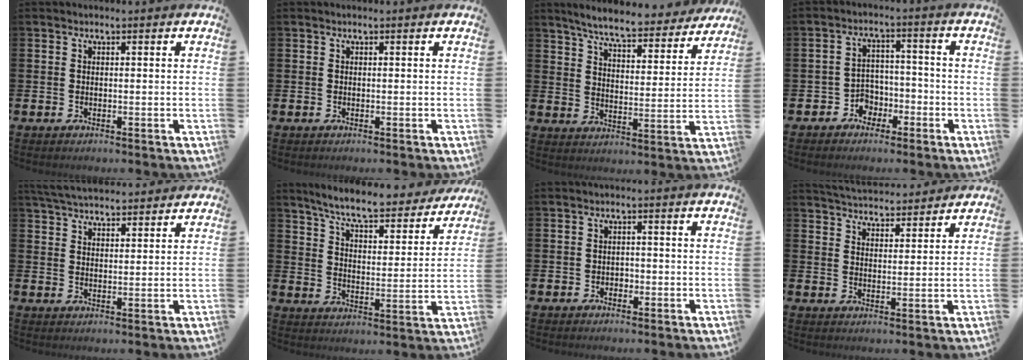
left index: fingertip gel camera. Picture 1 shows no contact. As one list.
[{"total": 0.0}, {"total": 7.0, "force": [6.5, 0.6, 2.4], "torque": [-0.068, -0.042, 0.110]}, {"total": 3.8, "force": [-2.2, 3.1, 0.5], "torque": [-0.023, 0.005, -0.051]}, {"total": 4.8, "force": [4.7, 0.7, 0.8], "torque": [-0.035, -0.018, 0.087]}, {"total": 7.6, "force": [7.0, 0.8, 2.8], "torque": [-0.080, -0.048, 0.117]}, {"total": 1.3, "force": [-0.6, 1.1, 0.3], "torque": [-0.003, 0.000, -0.016]}, {"total": 4.8, "force": [4.8, 0.6, 0.0], "torque": [-0.016, -0.028, 0.087]}]